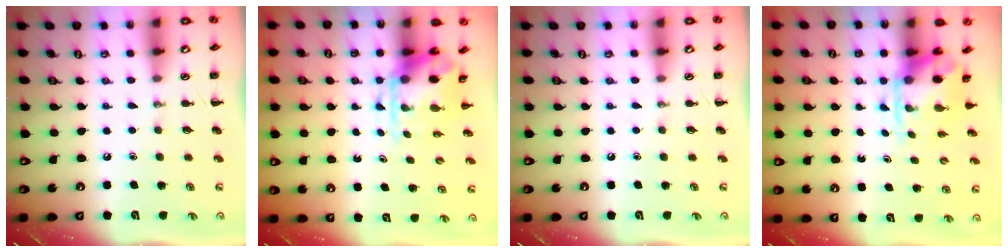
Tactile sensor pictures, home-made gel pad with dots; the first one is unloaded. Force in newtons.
{"total": 4.0, "press": 3.8, "slide": 1.1}
{"total": 0.0}
{"total": 3.8, "press": 3.7, "slide": 0.8}